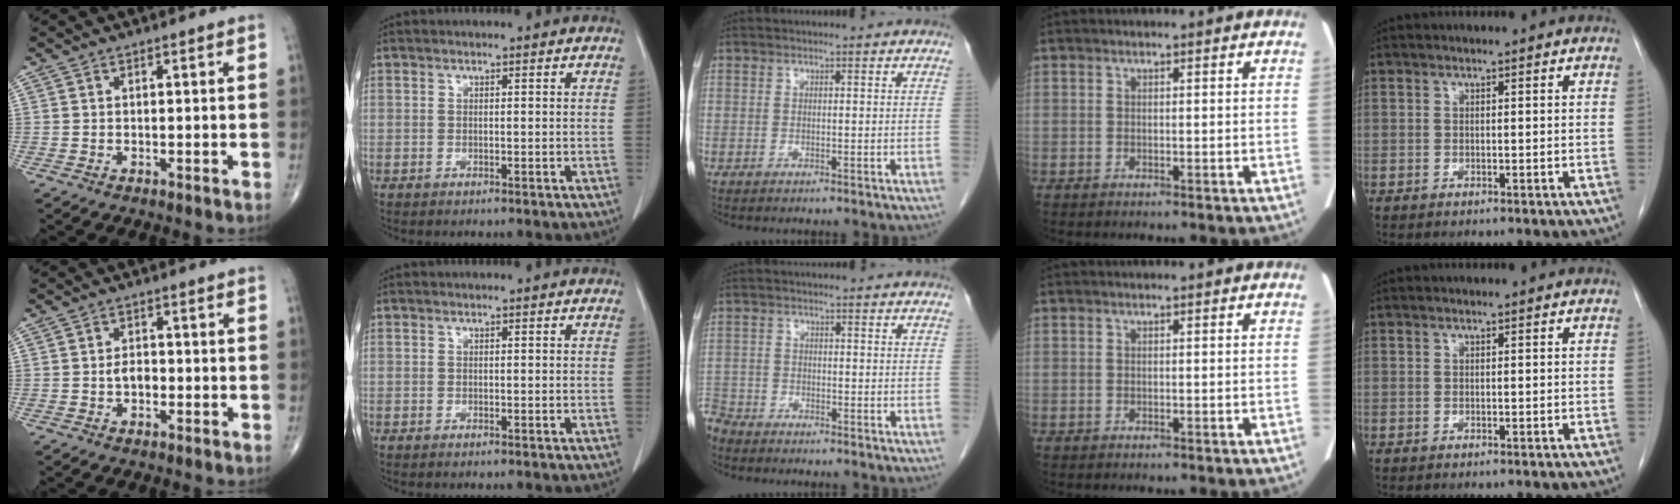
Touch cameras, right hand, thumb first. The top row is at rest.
{"thumb": {"total": 3.0, "force": [-0.7, 1.9, 2.2], "torque": [-0.029, 0.007, -0.016]}, "middle": {"total": 4.2, "force": [-4.0, 1.2, 0.2], "torque": [-0.003, -0.009, -0.082]}}